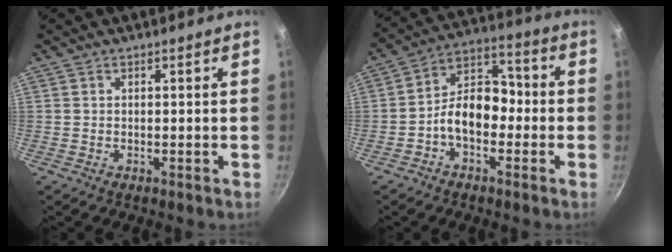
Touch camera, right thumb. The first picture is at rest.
{"total": 10.4, "force": [-2.7, 6.9, 7.3], "torque": [-0.079, 0.051, -0.063]}